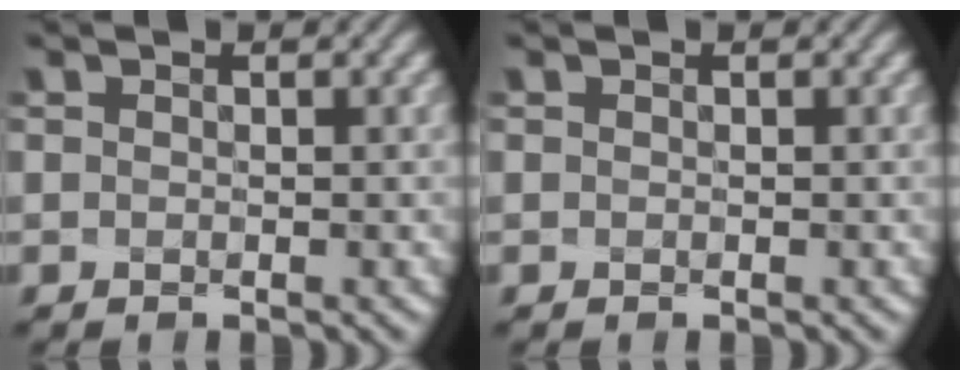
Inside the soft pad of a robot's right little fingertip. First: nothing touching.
{"total": 0.0}